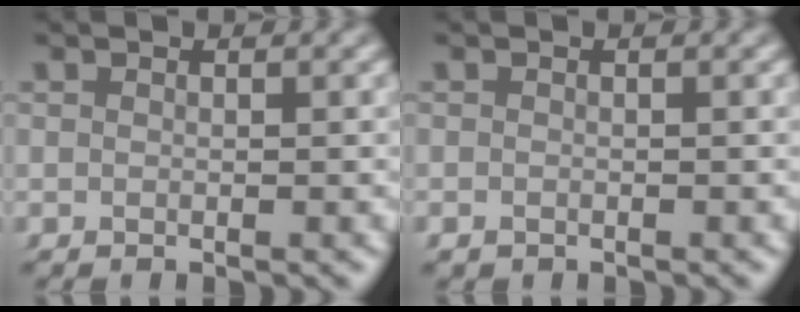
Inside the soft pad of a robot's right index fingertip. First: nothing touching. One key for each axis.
{"total": 0.7, "fx": -0.5, "fy": 0.5, "fz": -0.1, "tx": -0.004, "ty": -0.007, "tz": -0.008}